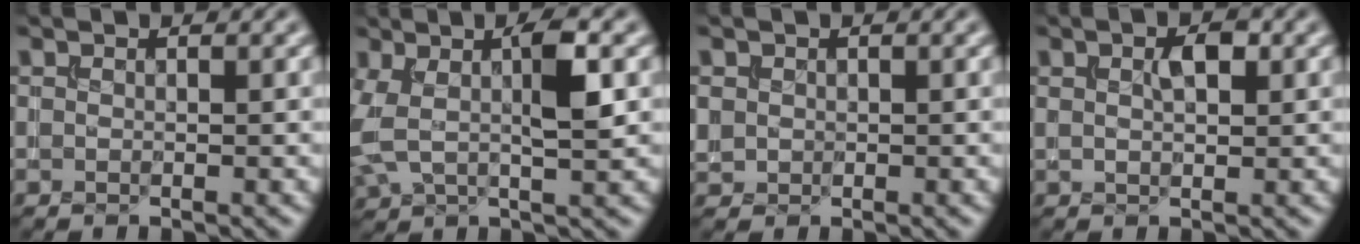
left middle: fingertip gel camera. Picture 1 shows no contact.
{"total": 5.5, "force": [0.8, 2.1, 5.0], "torque": [-0.110, 0.006, 0.014]}
{"total": 1.3, "force": [0.2, 1.3, 0.2], "torque": [-0.003, -0.005, 0.006]}
{"total": 2.3, "force": [0.8, 1.1, 1.9], "torque": [-0.034, 0.002, 0.015]}